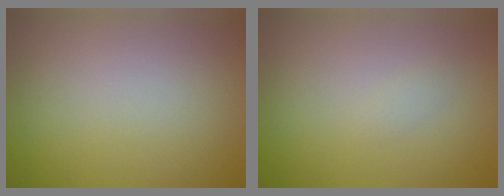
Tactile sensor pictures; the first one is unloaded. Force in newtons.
{"total": 0.6, "press": 0.6, "slide": 0.0}